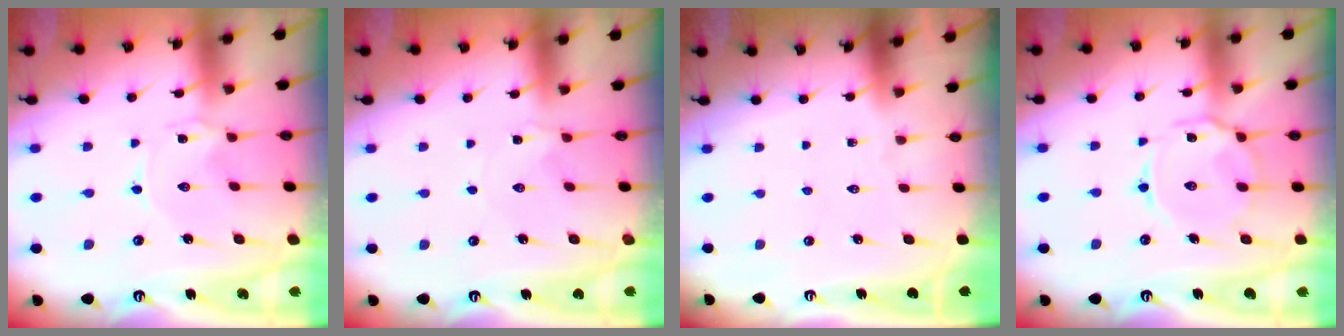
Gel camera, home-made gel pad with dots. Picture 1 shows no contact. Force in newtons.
{"total": 1.4, "press": 1.4, "slide": 0.2}
{"total": 0.0}
{"total": 10.5, "press": 10.4, "slide": 0.9}